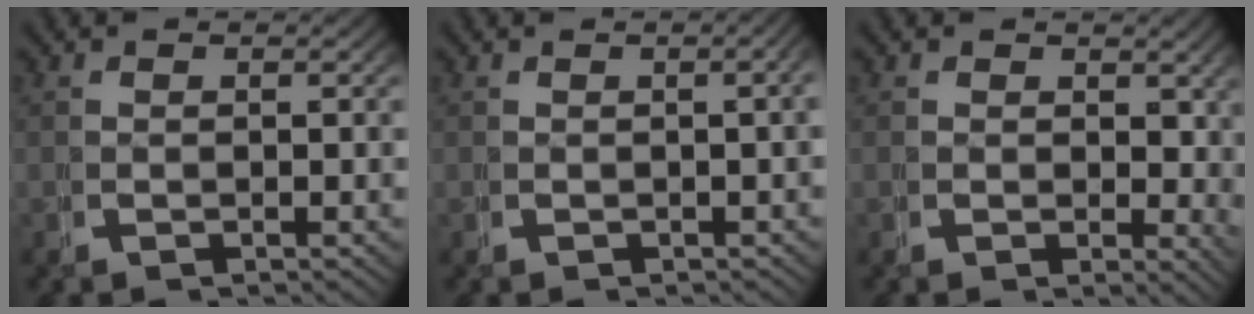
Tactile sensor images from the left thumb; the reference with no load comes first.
{"total": 1.7, "force": [-0.4, 0.4, 1.6], "torque": [-0.024, 0.006, -0.004]}
{"total": 2.5, "force": [1.2, 1.5, 1.5], "torque": [-0.014, -0.012, 0.019]}